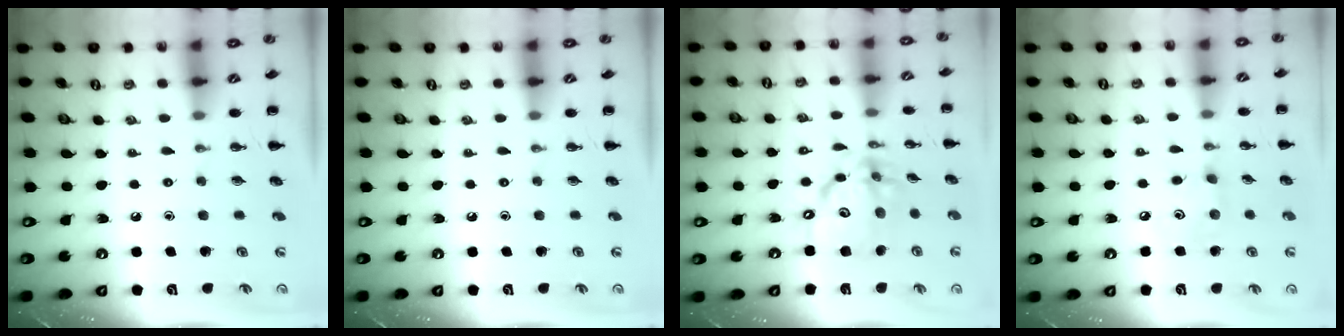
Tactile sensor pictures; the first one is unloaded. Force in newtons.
{"total": 0.0}
{"total": 15.1, "press": 14.5, "slide": 4.2}
{"total": 3.9, "press": 3.8, "slide": 0.6}